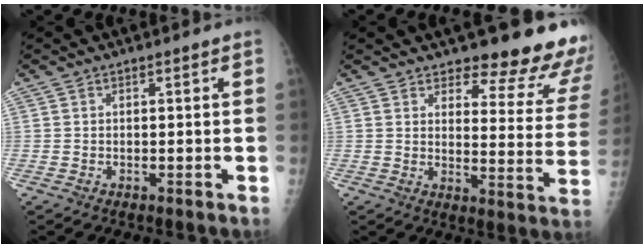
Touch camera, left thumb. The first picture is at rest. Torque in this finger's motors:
{"motor_torque": [0.13, 0.21, 0.17, 0.05, 0.12]}